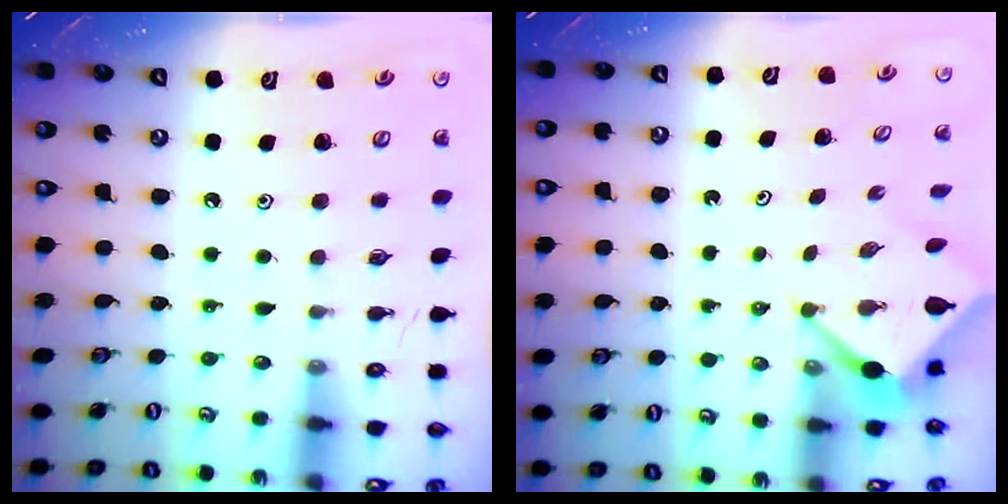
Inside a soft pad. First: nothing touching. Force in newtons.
{"total": 3.0, "press": 3.0, "slide": 0.2}